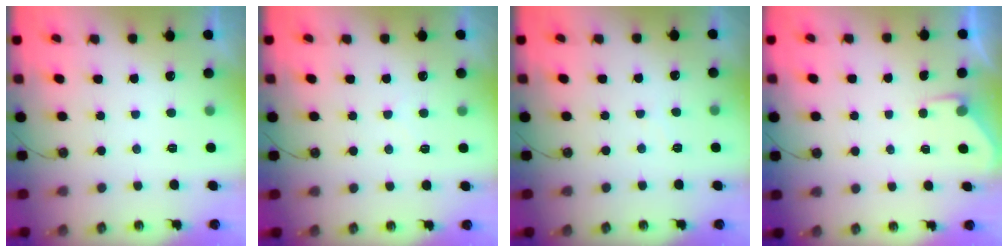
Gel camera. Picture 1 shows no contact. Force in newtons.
{"total": 2.9, "press": 2.9, "slide": 0.5}
{"total": 3.3, "press": 3.2, "slide": 0.6}
{"total": 2.7, "press": 2.6, "slide": 0.5}